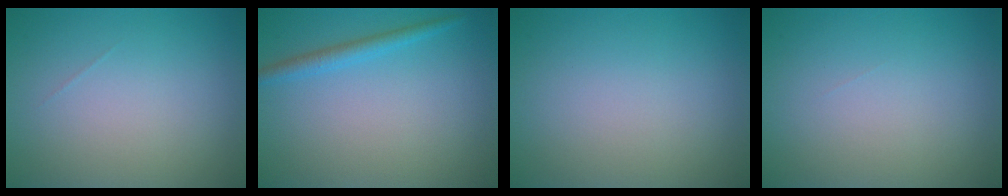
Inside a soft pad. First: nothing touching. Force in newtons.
{"total": 1.8, "press": 1.8, "slide": 0.2}
{"total": 0.0}
{"total": 0.0}